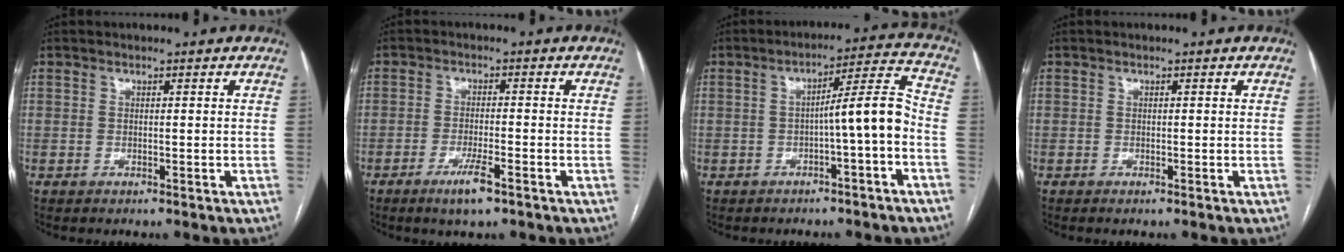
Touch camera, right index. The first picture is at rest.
{"total": 4.5, "force": [-2.7, 0.4, 3.6], "torque": [-0.068, -0.006, -0.046]}
{"total": 7.7, "force": [-2.1, -0.3, 7.4], "torque": [-0.103, 0.025, -0.028]}
{"total": 0.0}